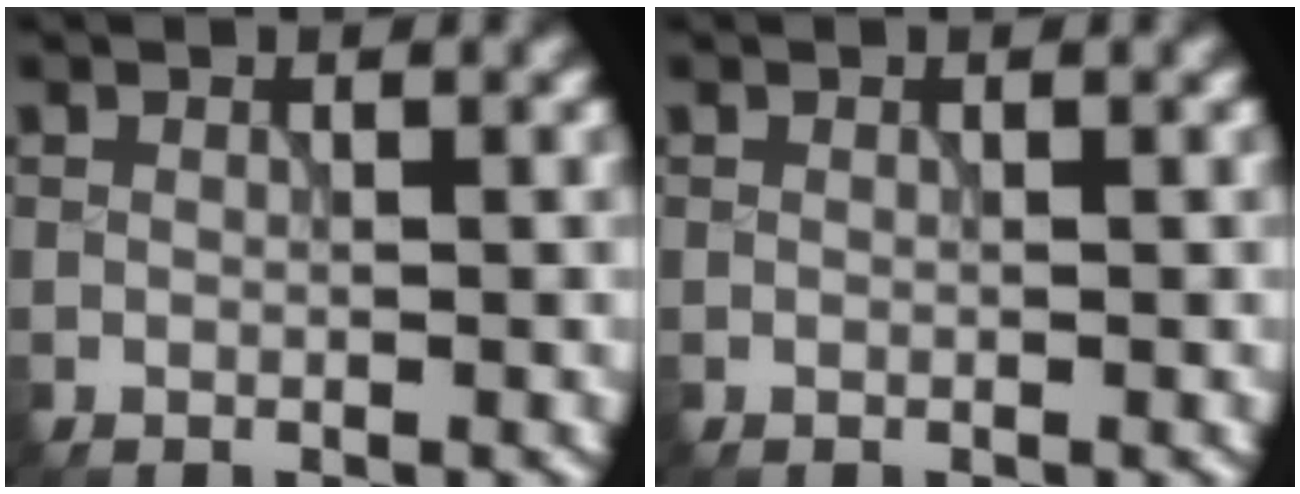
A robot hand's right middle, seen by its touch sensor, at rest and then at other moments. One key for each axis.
{"total": 0.0}